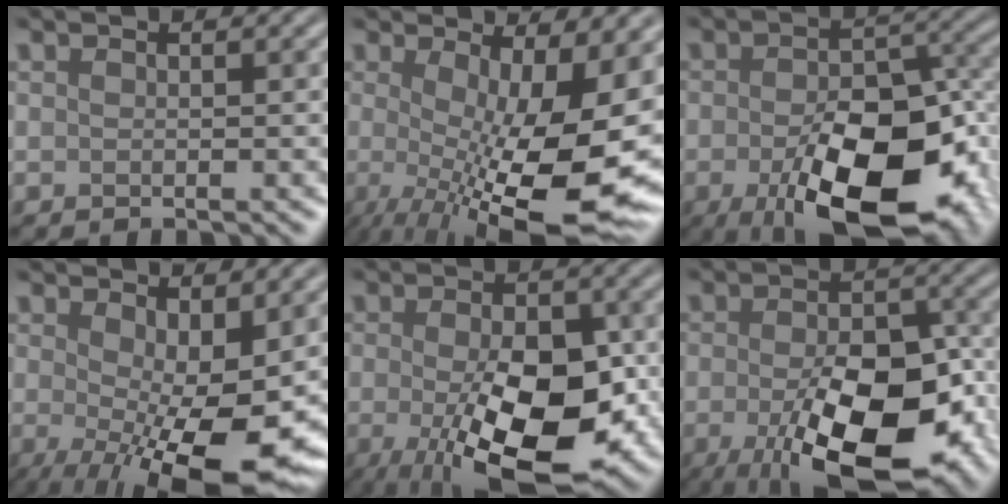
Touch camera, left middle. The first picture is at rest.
{"total": 14.7, "force": [-1.7, 4.6, 13.8], "torque": [-0.190, -0.011, -0.008]}
{"total": 13.4, "force": [-5.3, 6.4, 10.4], "torque": [-0.171, -0.025, -0.068]}
{"total": 10.7, "force": [-2.0, 3.1, 10.1], "torque": [-0.152, -0.010, -0.019]}
{"total": 11.6, "force": [-2.8, 5.1, 9.9], "torque": [-0.149, -0.010, -0.039]}
{"total": 12.0, "force": [-4.5, 5.3, 9.7], "torque": [-0.169, -0.018, -0.060]}